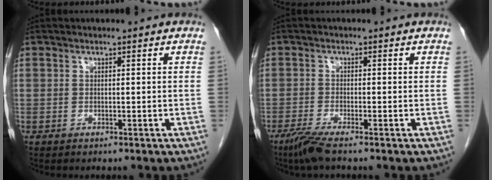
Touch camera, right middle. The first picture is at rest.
{"total": 3.5, "force": [-2.6, -0.1, 2.4], "torque": [-0.054, -0.011, -0.056]}